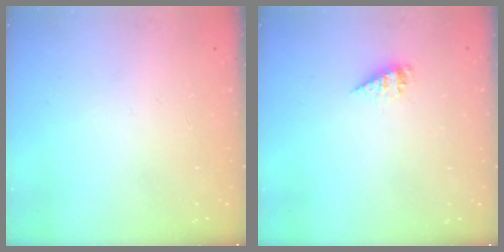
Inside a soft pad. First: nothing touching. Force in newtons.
{"total": 3.4, "press": 3.4, "slide": 0.3}